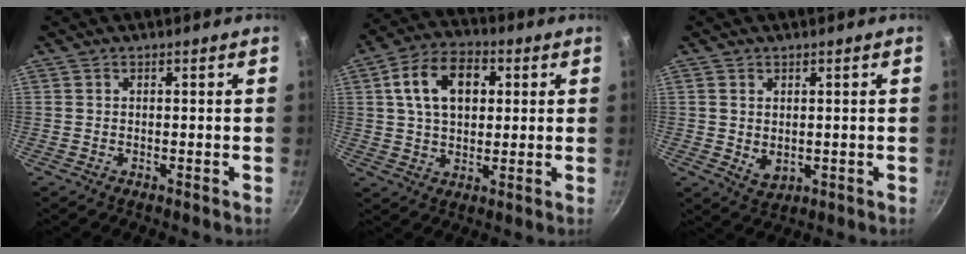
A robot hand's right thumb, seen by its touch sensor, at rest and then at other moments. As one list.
[{"total": 12.9, "force": [3.2, 8.5, 9.1], "torque": [-0.133, 0.012, 0.045]}, {"total": 3.6, "force": [0.6, 2.6, 2.4], "torque": [-0.037, -0.010, 0.015]}]